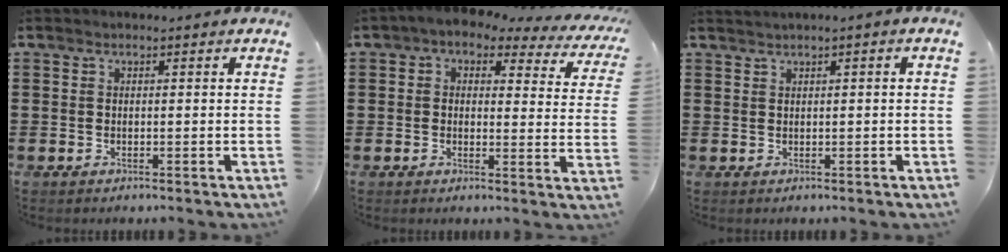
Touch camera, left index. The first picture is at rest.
{"total": 2.5, "force": [1.5, 1.1, 1.6], "torque": [-0.043, -0.014, 0.018]}
{"total": 0.8, "force": [0.2, -0.1, 0.7], "torque": [-0.011, -0.004, 0.006]}